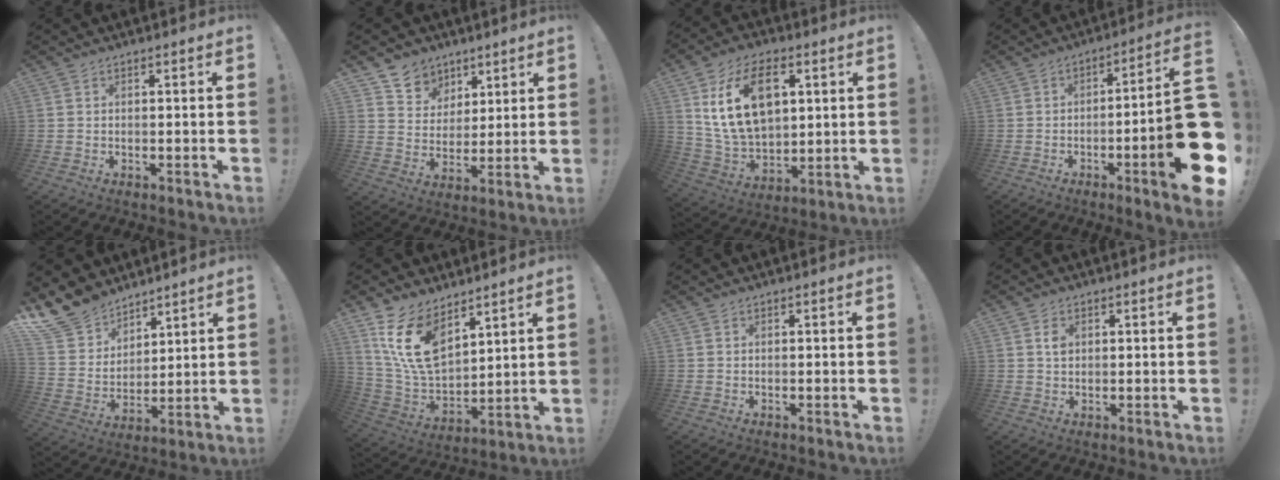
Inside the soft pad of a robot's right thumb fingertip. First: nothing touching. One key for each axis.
{"total": 8.3, "fx": 5.2, "fy": 6.4, "fz": 0.6, "tx": -0.010, "ty": -0.043, "tz": 0.105}
{"total": 18.7, "fx": 6.4, "fy": 11.9, "fz": 13.0, "tx": -0.243, "ty": -0.013, "tz": 0.112}
{"total": 19.1, "fx": -5.2, "fy": 2.5, "fz": 18.2, "tx": -0.254, "ty": 0.017, "tz": -0.077}
{"total": 13.0, "fx": 10.6, "fy": 7.2, "fz": 2.3, "tx": -0.062, "ty": -0.087, "tz": 0.208}
{"total": 15.3, "fx": 8.6, "fy": 8.6, "fz": 9.2, "tx": -0.172, "ty": -0.054, "tz": 0.166}
{"total": 0.0}
{"total": 2.9, "fx": 0.8, "fy": 2.1, "fz": 1.8, "tx": -0.021, "ty": -0.004, "tz": 0.011}